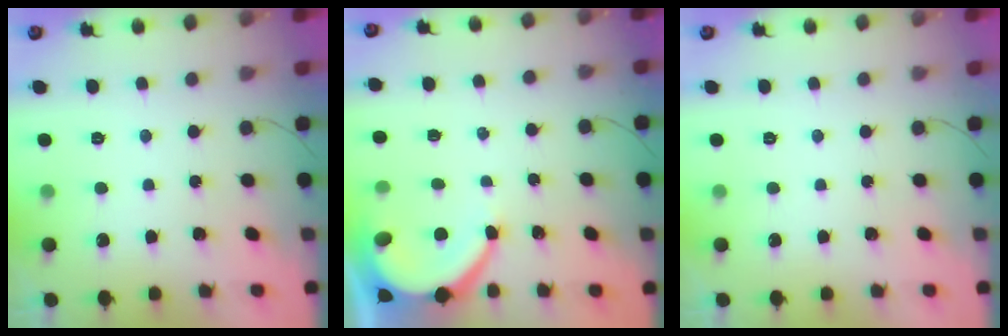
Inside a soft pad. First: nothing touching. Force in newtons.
{"total": 6.8, "press": 6.8, "slide": 0.5}
{"total": 0.0}